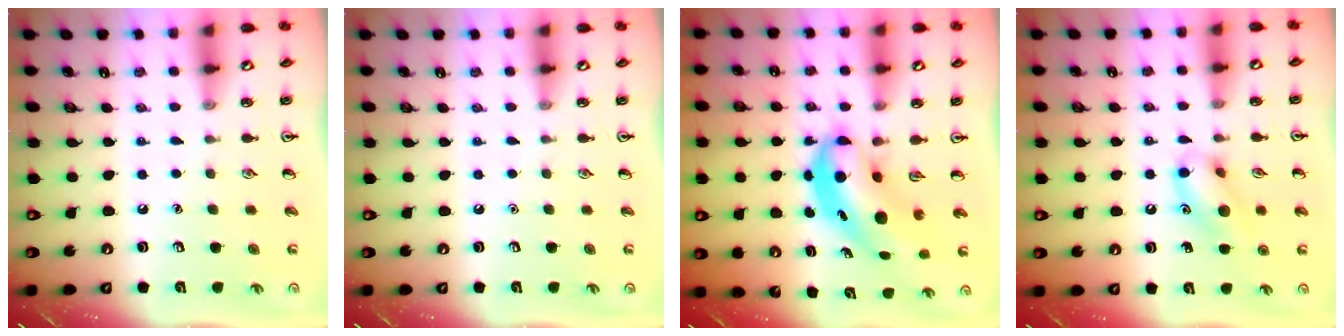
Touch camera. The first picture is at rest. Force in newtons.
{"total": 0.0}
{"total": 6.2, "press": 6.0, "slide": 1.6}
{"total": 10.6, "press": 10.5, "slide": 1.4}